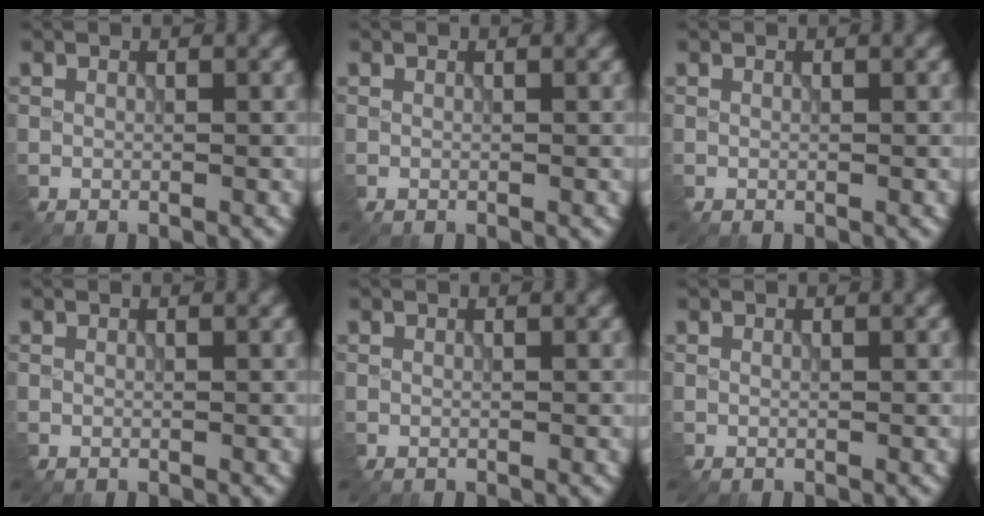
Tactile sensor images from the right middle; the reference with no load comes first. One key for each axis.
{"total": 0.0}
{"total": 0.0}
{"total": 0.0}
{"total": 0.0}
{"total": 0.0}